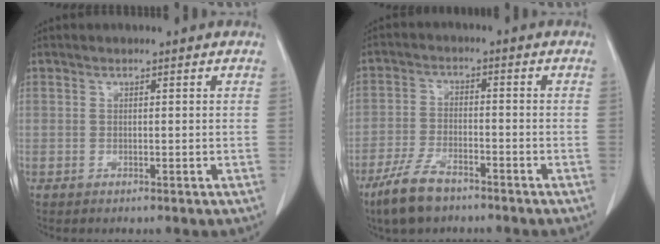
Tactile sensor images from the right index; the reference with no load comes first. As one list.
[{"total": 7.6, "force": [-5.6, 2.6, 4.4], "torque": [-0.099, -0.011, -0.105]}]